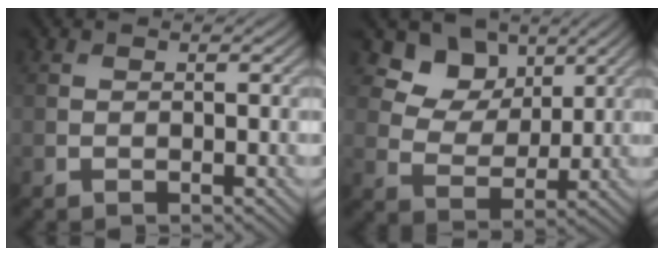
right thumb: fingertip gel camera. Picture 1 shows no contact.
{"total": 8.4, "force": [4.9, 5.8, 3.7], "torque": [-0.079, -0.018, 0.098]}